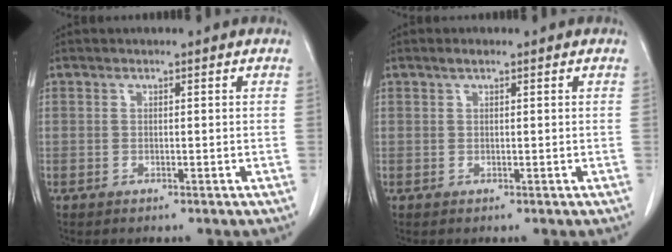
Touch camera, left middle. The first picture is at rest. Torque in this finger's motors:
{"motor_torque": [0.29, -0.27, -0.03, 0.00]}